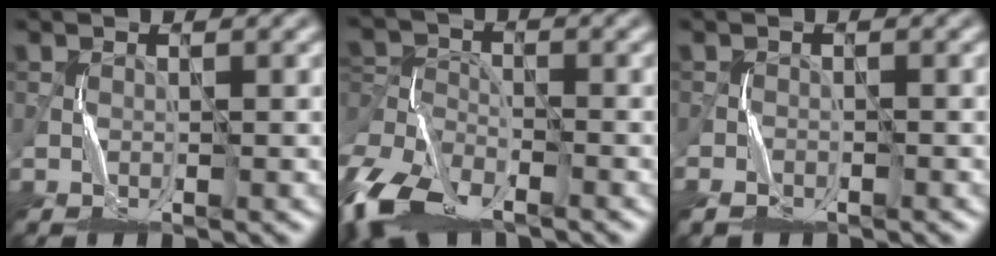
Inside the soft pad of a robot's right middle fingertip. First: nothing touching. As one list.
[{"total": 9.5, "force": [-7.1, 4.2, 4.7], "torque": [-0.098, -0.027, -0.140]}, {"total": 1.3, "force": [-1.1, 0.7, -0.1], "torque": [0.004, -0.002, -0.025]}]